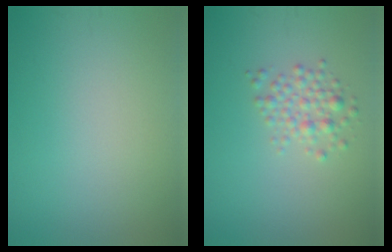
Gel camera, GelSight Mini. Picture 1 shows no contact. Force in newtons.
{"total": 2.1, "press": 2.1, "slide": 0.2}